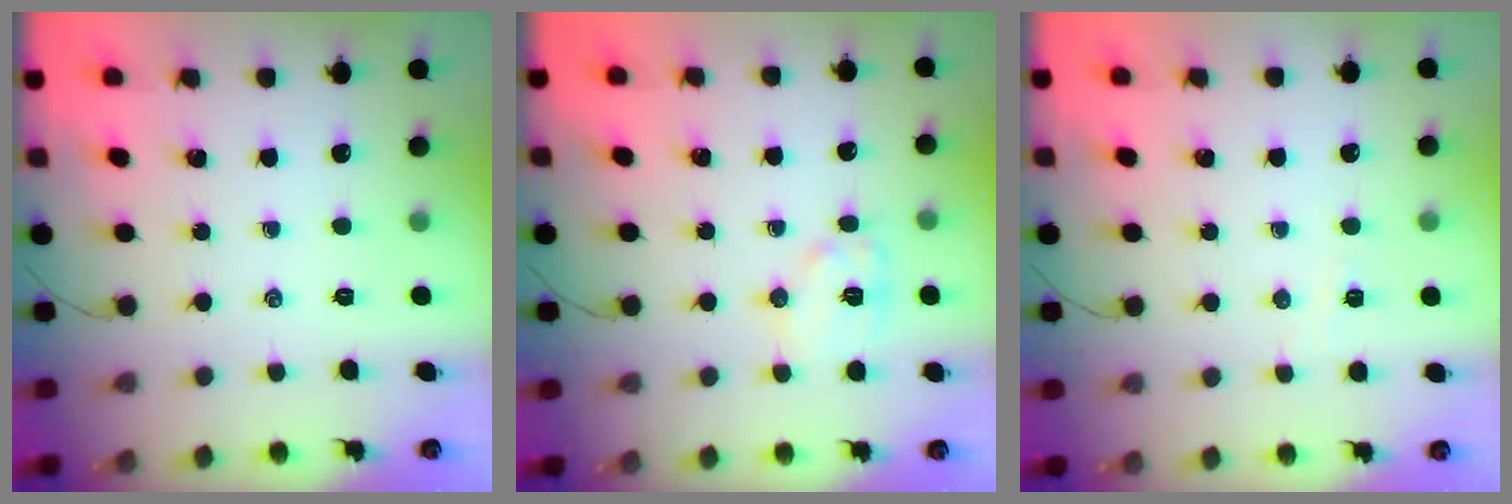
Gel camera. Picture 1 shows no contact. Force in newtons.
{"total": 8.4, "press": 8.4, "slide": 0.1}
{"total": 3.0, "press": 3.0, "slide": 0.7}